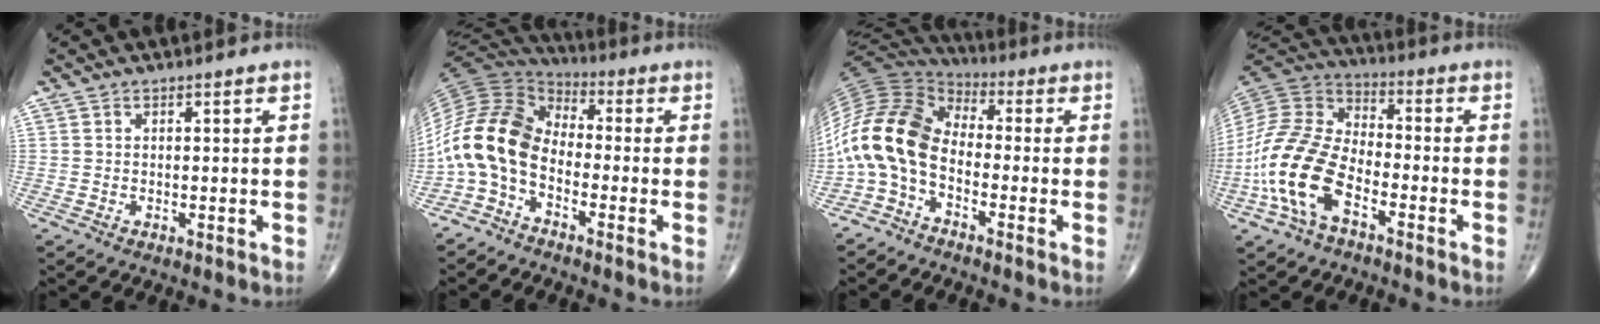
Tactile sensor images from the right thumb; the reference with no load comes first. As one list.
[{"total": 14.0, "force": [-4.2, 8.6, 10.2], "torque": [-0.207, 0.065, -0.099]}, {"total": 14.5, "force": [-3.6, 8.8, 11.0], "torque": [-0.228, 0.064, -0.085]}, {"total": 17.1, "force": [-6.5, 9.4, 12.7], "torque": [-0.259, 0.045, -0.135]}]